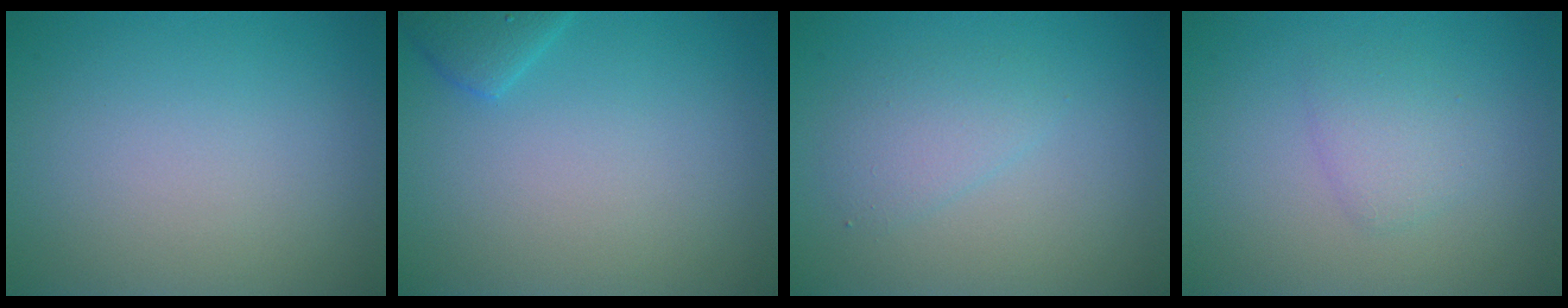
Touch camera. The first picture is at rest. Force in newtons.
{"total": 1.8, "press": 1.8, "slide": 0.1}
{"total": 2.0, "press": 2.0, "slide": 0.1}
{"total": 1.8, "press": 1.8, "slide": 0.1}